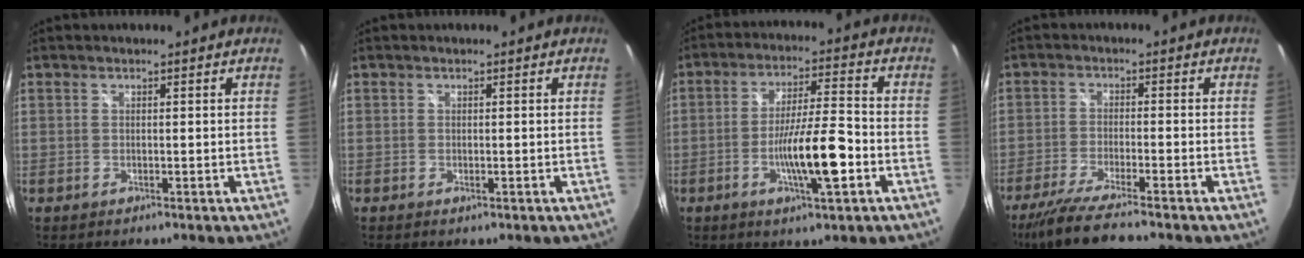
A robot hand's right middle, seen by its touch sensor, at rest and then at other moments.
{"total": 0.5, "force": [-0.3, 0.3, 0.4], "torque": [-0.007, -0.002, -0.003]}
{"total": 11.0, "force": [-3.9, 1.3, 10.2], "torque": [-0.188, -0.009, -0.065]}
{"total": 10.0, "force": [-8.5, -0.1, 5.3], "torque": [-0.117, -0.030, -0.148]}